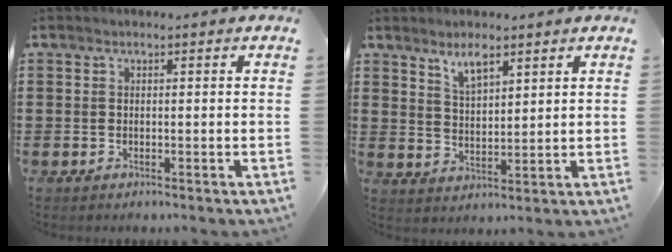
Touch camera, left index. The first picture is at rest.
{"total": 4.2, "force": [3.2, 1.3, 2.4], "torque": [-0.046, -0.002, 0.057]}